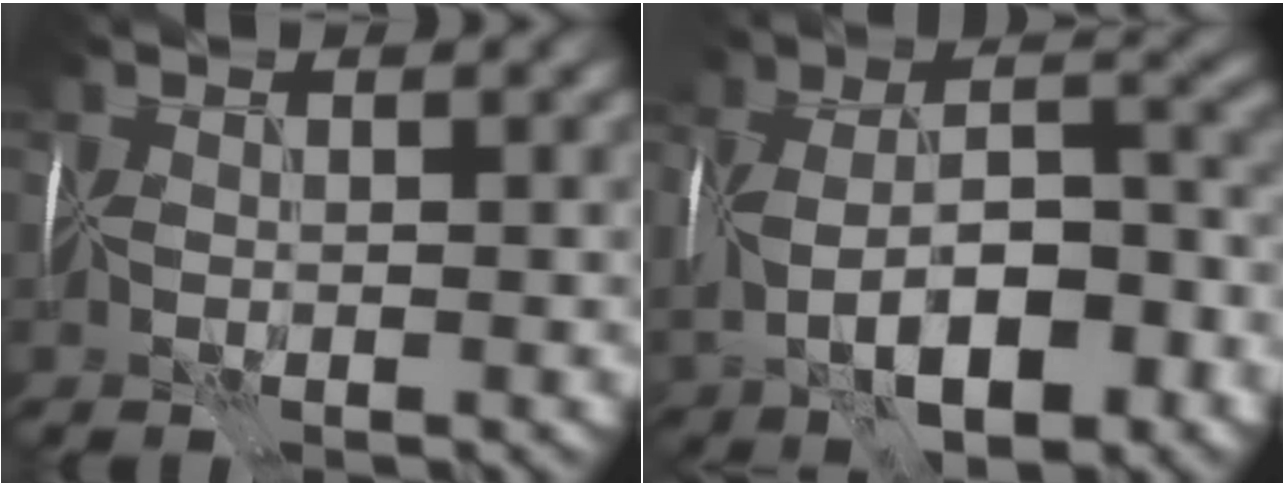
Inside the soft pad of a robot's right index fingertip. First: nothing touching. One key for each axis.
{"total": 10.8, "fx": -2.7, "fy": 6.1, "fz": 8.5, "tx": -0.152, "ty": -0.002, "tz": -0.044}